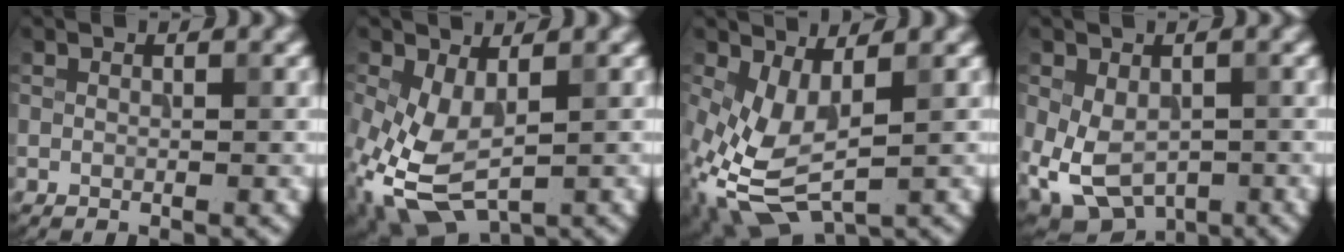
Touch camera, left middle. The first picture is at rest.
{"total": 5.8, "force": [-1.9, 3.0, 4.6], "torque": [-0.126, -0.008, -0.029]}
{"total": 5.5, "force": [-1.3, 2.6, 4.6], "torque": [-0.124, -0.008, -0.015]}
{"total": 6.9, "force": [-2.2, 4.5, 4.7], "torque": [-0.104, -0.033, -0.011]}